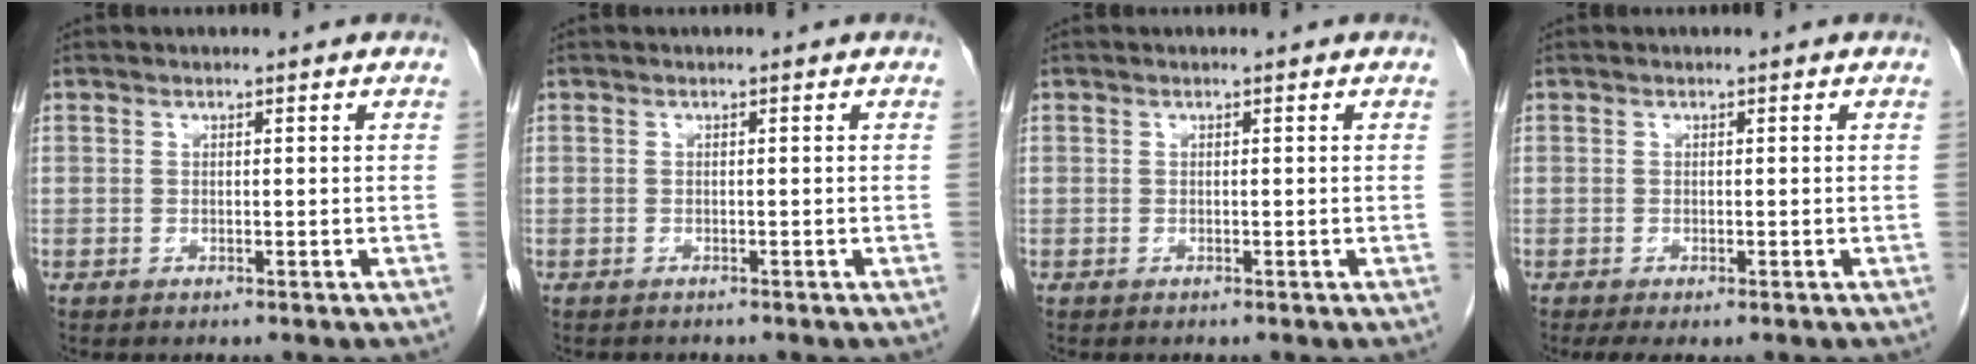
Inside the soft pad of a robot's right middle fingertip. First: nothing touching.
{"total": 0.7, "force": [-0.6, 0.2, 0.0], "torque": [-0.007, -0.001, -0.011]}
{"total": 0.0}
{"total": 2.3, "force": [-1.6, 0.8, 1.5], "torque": [-0.025, -0.006, -0.021]}